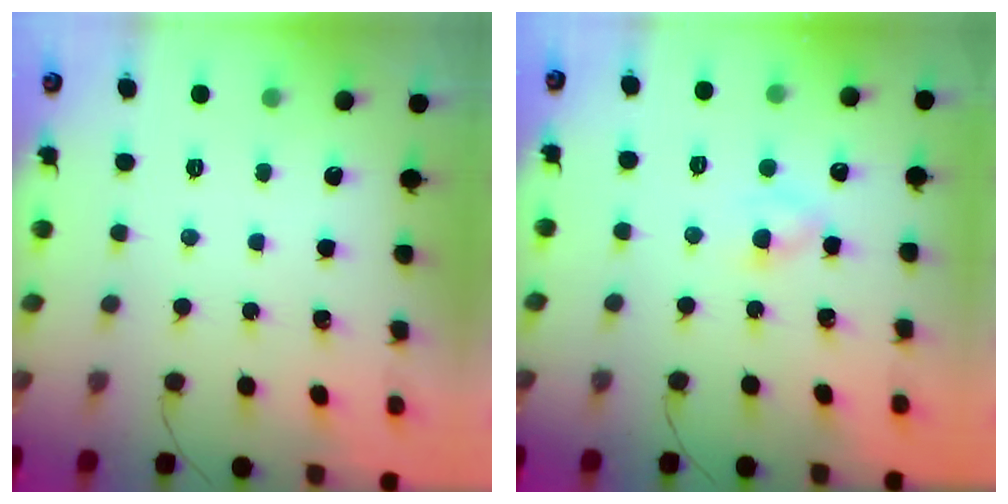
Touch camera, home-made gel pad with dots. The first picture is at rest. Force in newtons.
{"total": 2.6, "press": 2.3, "slide": 1.1}